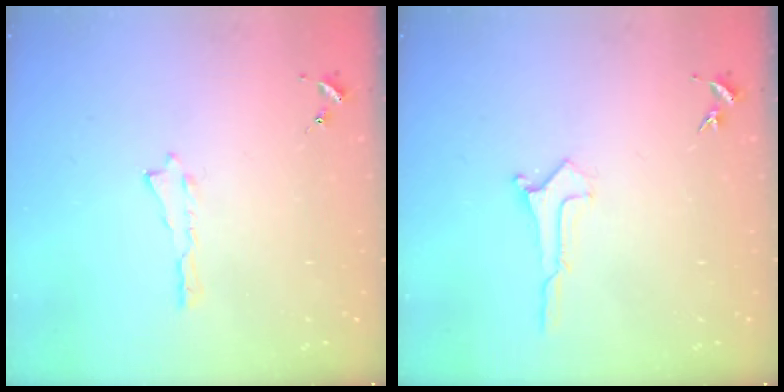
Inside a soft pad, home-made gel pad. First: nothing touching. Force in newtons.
{"total": 0.0}